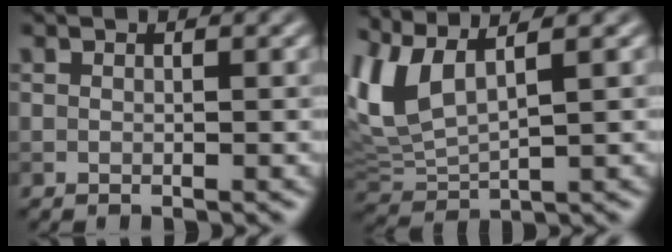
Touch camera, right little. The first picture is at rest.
{"total": 6.1, "force": [2.9, 2.4, 4.8], "torque": [-0.125, 0.010, 0.060]}